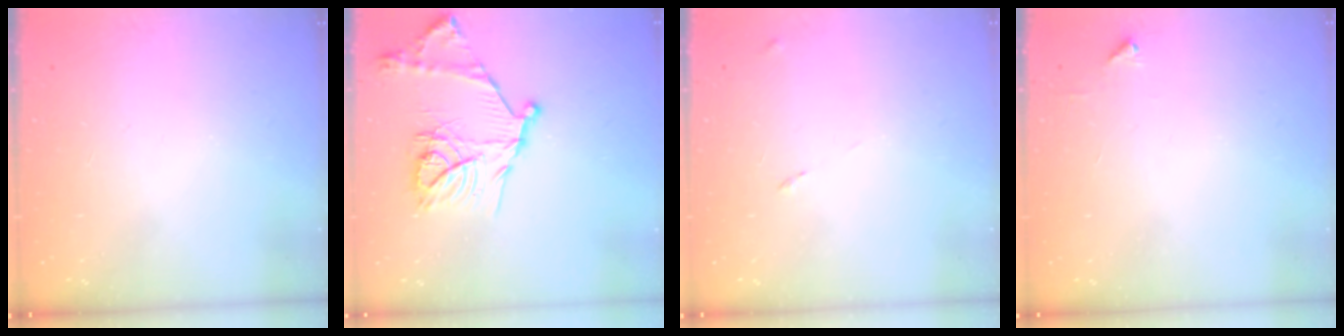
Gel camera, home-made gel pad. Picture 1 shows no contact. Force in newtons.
{"total": 19.6, "press": 19.6, "slide": 1.5}
{"total": 7.6, "press": 7.5, "slide": 0.7}
{"total": 2.1, "press": 2.1, "slide": 0.3}